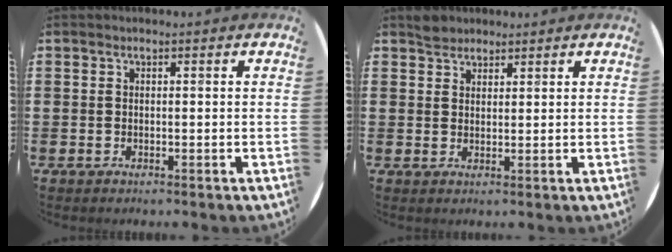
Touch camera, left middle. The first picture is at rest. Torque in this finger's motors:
{"motor_torque": [0.21, -0.20, -0.03, 0.00]}